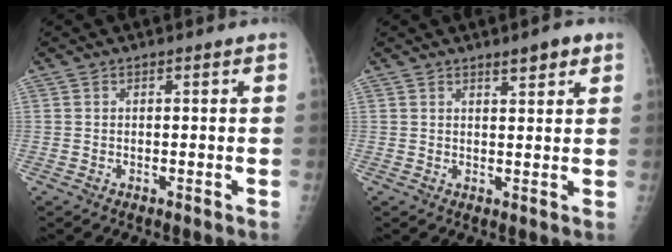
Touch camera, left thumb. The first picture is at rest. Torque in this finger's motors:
{"motor_torque": [0.00, 0.00, 0.07, -0.03, -0.01]}